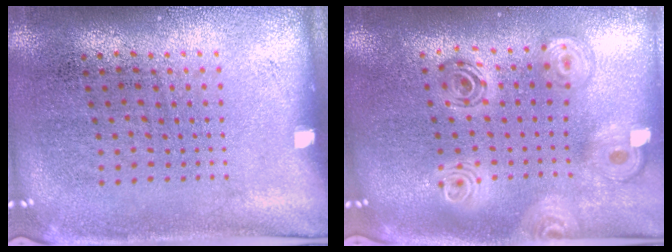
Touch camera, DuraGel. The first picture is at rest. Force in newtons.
{"total": 2.2, "press": 1.8, "slide": 1.2}